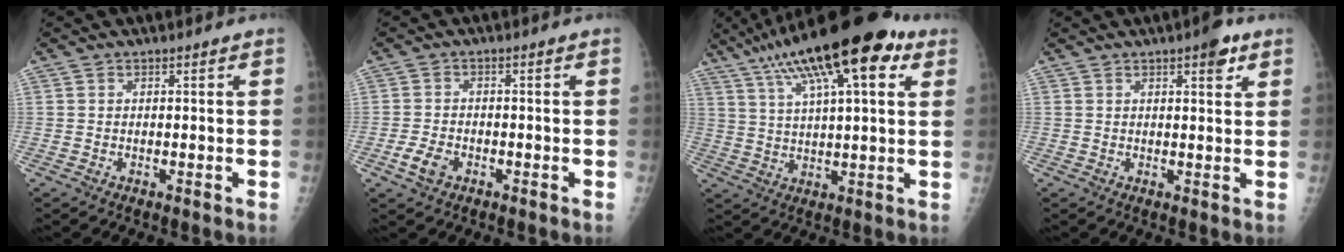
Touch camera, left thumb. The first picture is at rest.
{"total": 3.9, "force": [-1.8, 2.6, 2.3], "torque": [-0.043, 0.007, -0.032]}
{"total": 21.5, "force": [11.4, 6.3, 17.1], "torque": [-0.275, 0.004, 0.182]}
{"total": 3.9, "force": [2.3, 1.3, 2.9], "torque": [-0.030, -0.008, 0.027]}